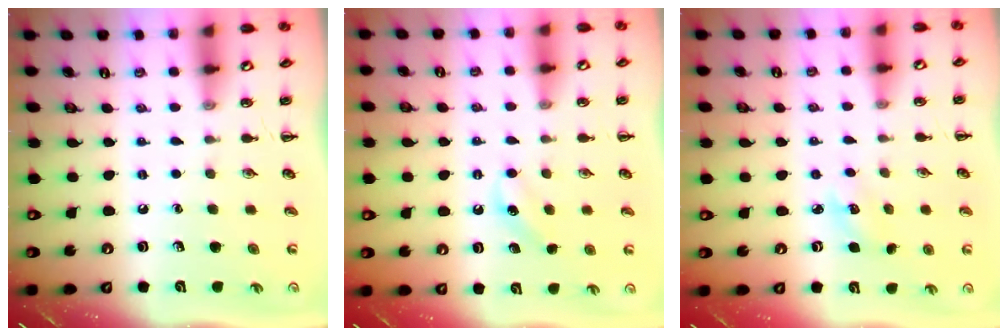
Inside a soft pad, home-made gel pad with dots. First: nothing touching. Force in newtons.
{"total": 6.3, "press": 6.0, "slide": 1.8}
{"total": 3.6, "press": 3.4, "slide": 1.0}